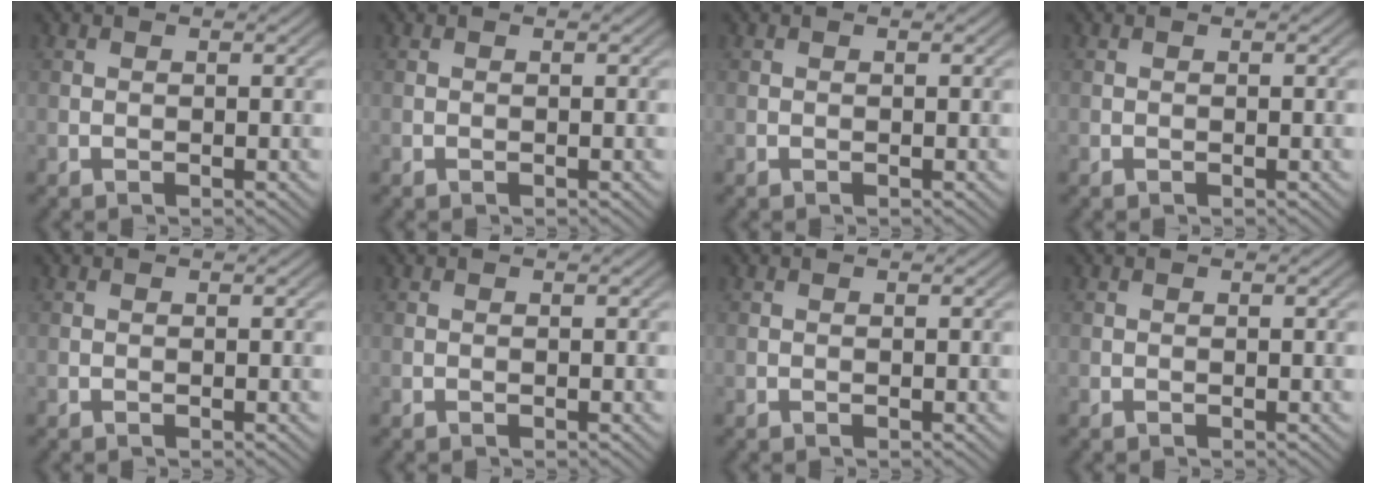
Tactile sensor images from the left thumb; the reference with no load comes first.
{"total": 0.0}
{"total": 0.0}
{"total": 0.0}
{"total": 0.0}
{"total": 0.0}
{"total": 0.0}
{"total": 0.0}